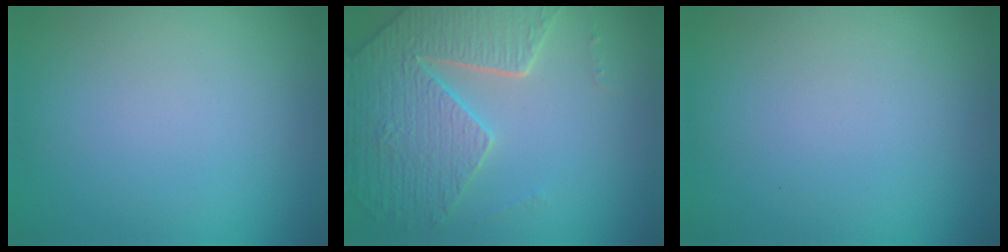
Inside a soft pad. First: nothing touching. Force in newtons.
{"total": 6.3, "press": 5.2, "slide": 3.6}
{"total": 0.0}